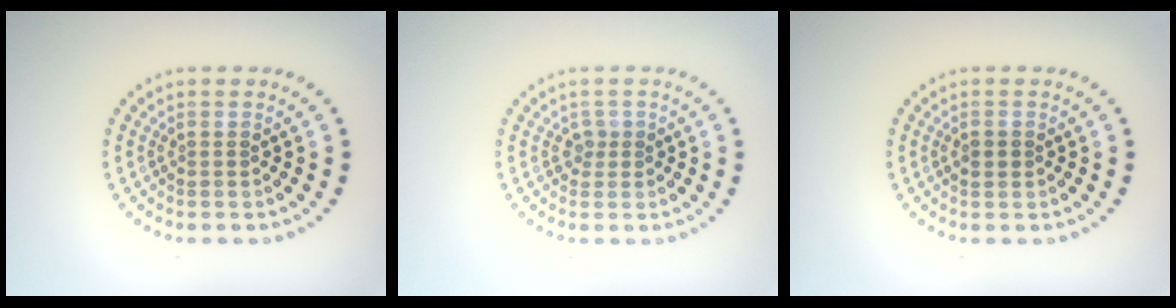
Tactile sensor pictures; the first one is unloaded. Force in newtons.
{"total": 1.0, "press": 0.8, "slide": 0.6}
{"total": 1.5, "press": 1.5, "slide": 0.1}